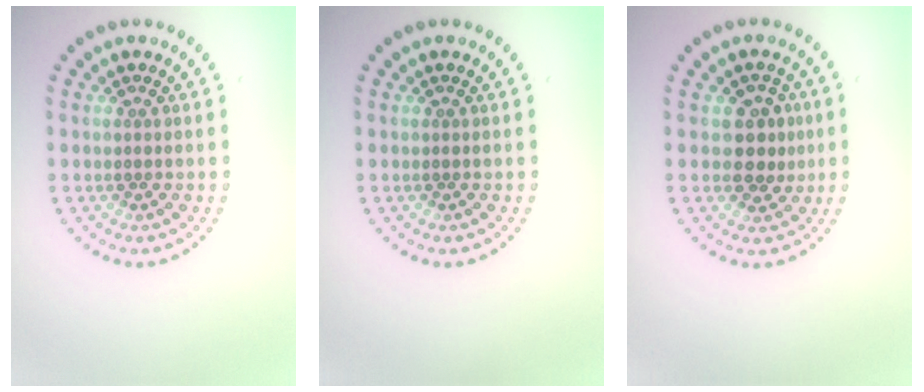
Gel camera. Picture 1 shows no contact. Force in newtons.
{"total": 0.0}
{"total": 2.8, "press": 2.7, "slide": 0.9}